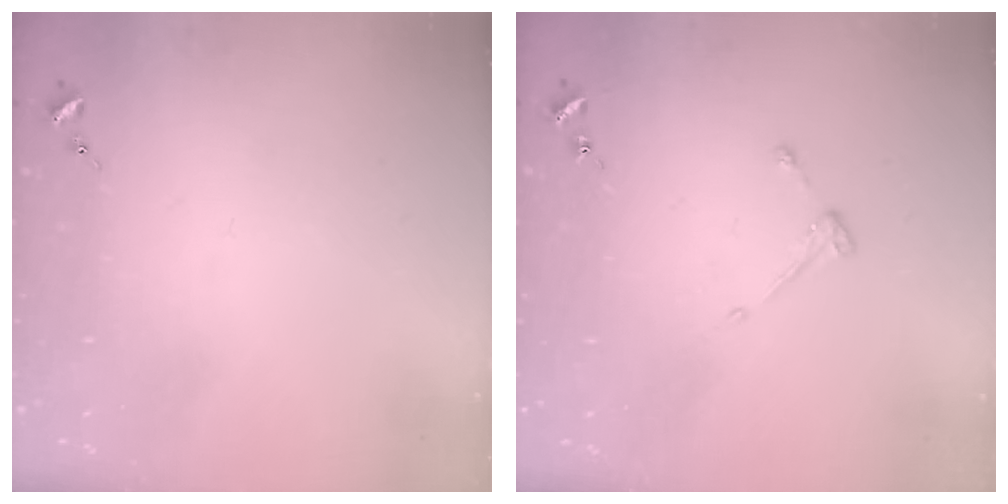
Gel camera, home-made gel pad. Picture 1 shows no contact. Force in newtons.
{"total": 3.0, "press": 3.0, "slide": 0.4}